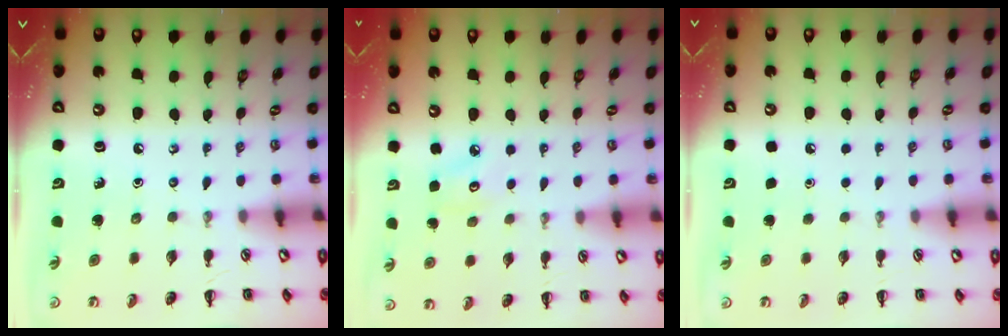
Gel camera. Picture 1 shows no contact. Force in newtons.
{"total": 3.4, "press": 3.3, "slide": 0.8}
{"total": 1.7, "press": 1.7, "slide": 0.1}